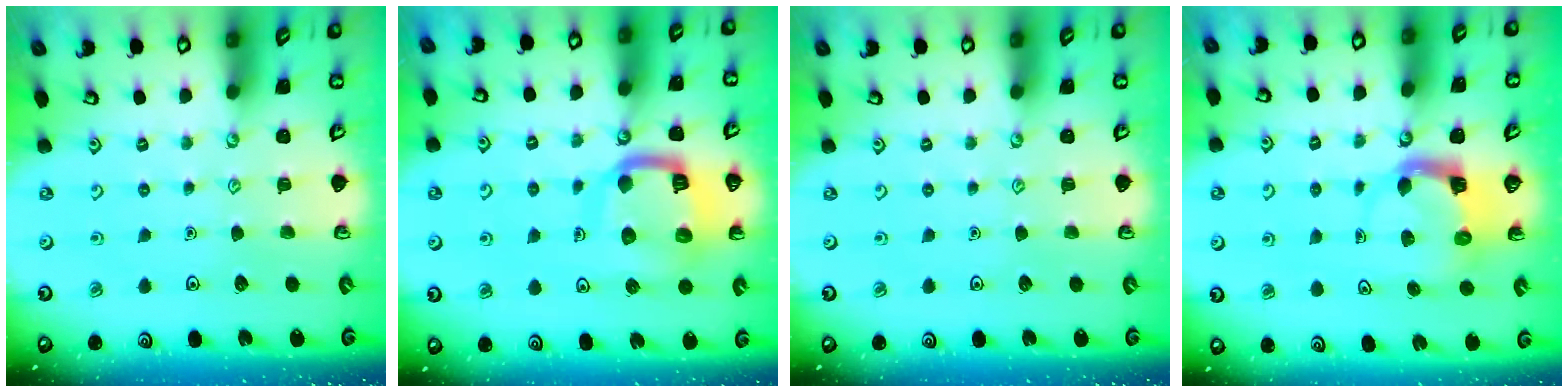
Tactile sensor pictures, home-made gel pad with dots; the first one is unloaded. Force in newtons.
{"total": 13.1, "press": 13.0, "slide": 1.6}
{"total": 0.0}
{"total": 3.8, "press": 3.7, "slide": 0.7}